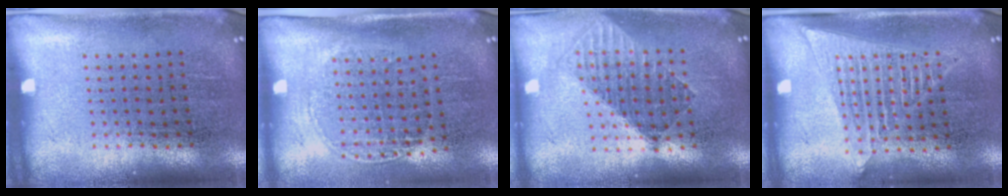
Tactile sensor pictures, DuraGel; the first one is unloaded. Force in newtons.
{"total": 1.5, "press": 1.2, "slide": 0.8}
{"total": 1.5, "press": 1.3, "slide": 0.9}
{"total": 1.6, "press": 1.5, "slide": 0.6}